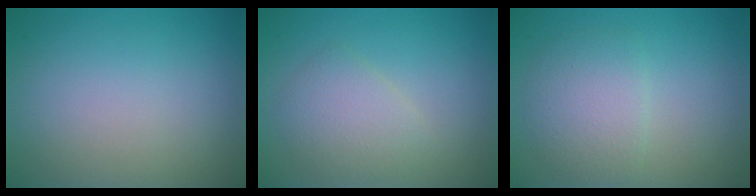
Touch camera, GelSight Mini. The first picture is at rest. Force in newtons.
{"total": 2.8, "press": 2.8, "slide": 0.2}
{"total": 3.3, "press": 3.3, "slide": 0.2}